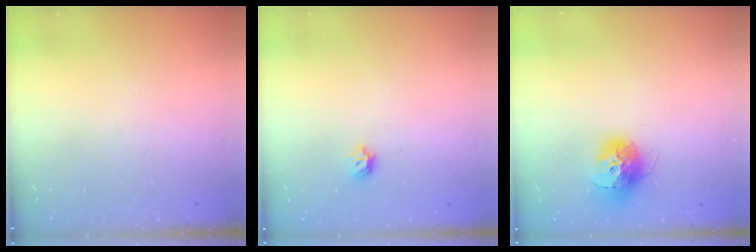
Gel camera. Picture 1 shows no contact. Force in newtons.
{"total": 6.1, "press": 6.0, "slide": 1.1}
{"total": 13.4, "press": 13.3, "slide": 1.2}